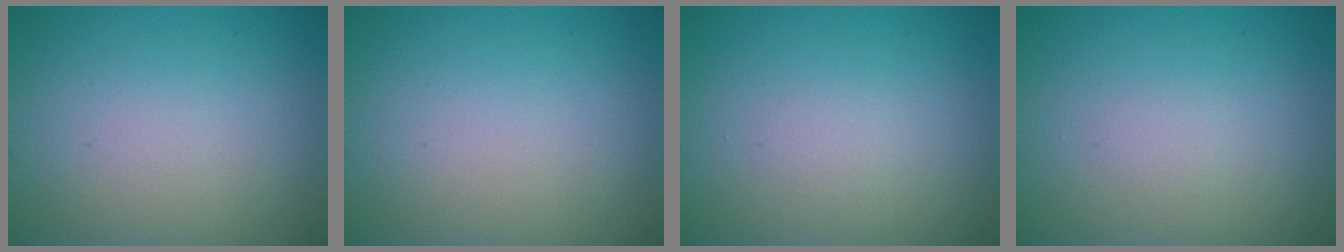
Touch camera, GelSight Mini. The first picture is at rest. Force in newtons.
{"total": 0.0}
{"total": 0.0}
{"total": 0.5, "press": 0.5, "slide": 0.0}